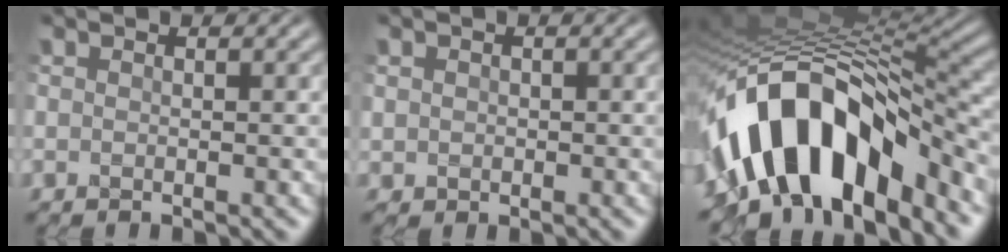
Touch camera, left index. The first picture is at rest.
{"total": 1.1, "force": [0.3, 1.1, 0.0], "torque": [0.018, 0.001, 0.000]}
{"total": 13.4, "force": [-6.1, 7.2, 9.6], "torque": [-0.148, 0.014, -0.112]}